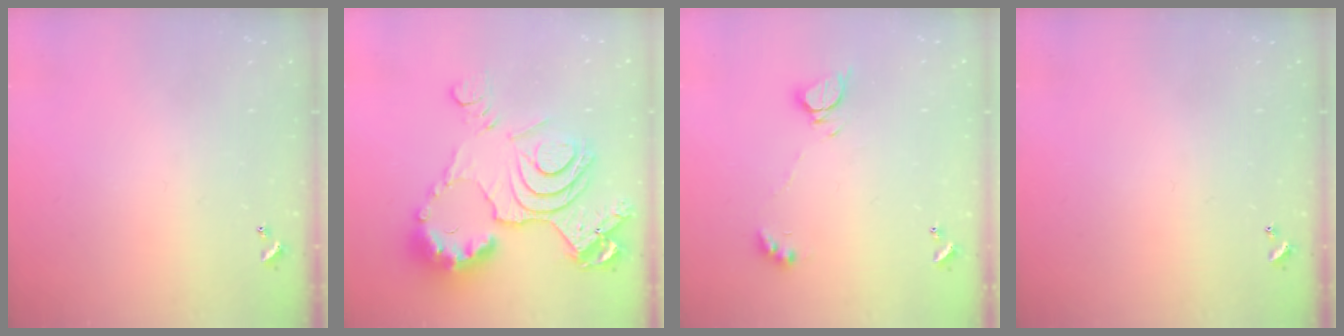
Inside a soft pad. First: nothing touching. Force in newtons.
{"total": 20.1, "press": 20.0, "slide": 2.4}
{"total": 6.6, "press": 6.6, "slide": 0.7}
{"total": 0.0}